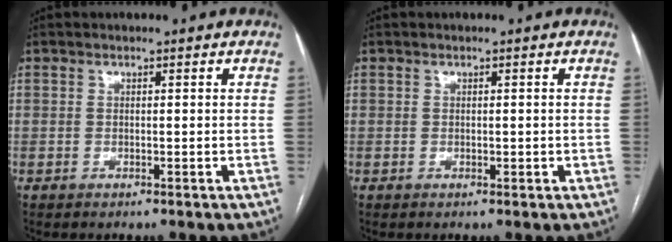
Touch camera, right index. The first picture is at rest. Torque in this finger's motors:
{"motor_torque": [-0.14, 0.14, -0.01, 0.01]}